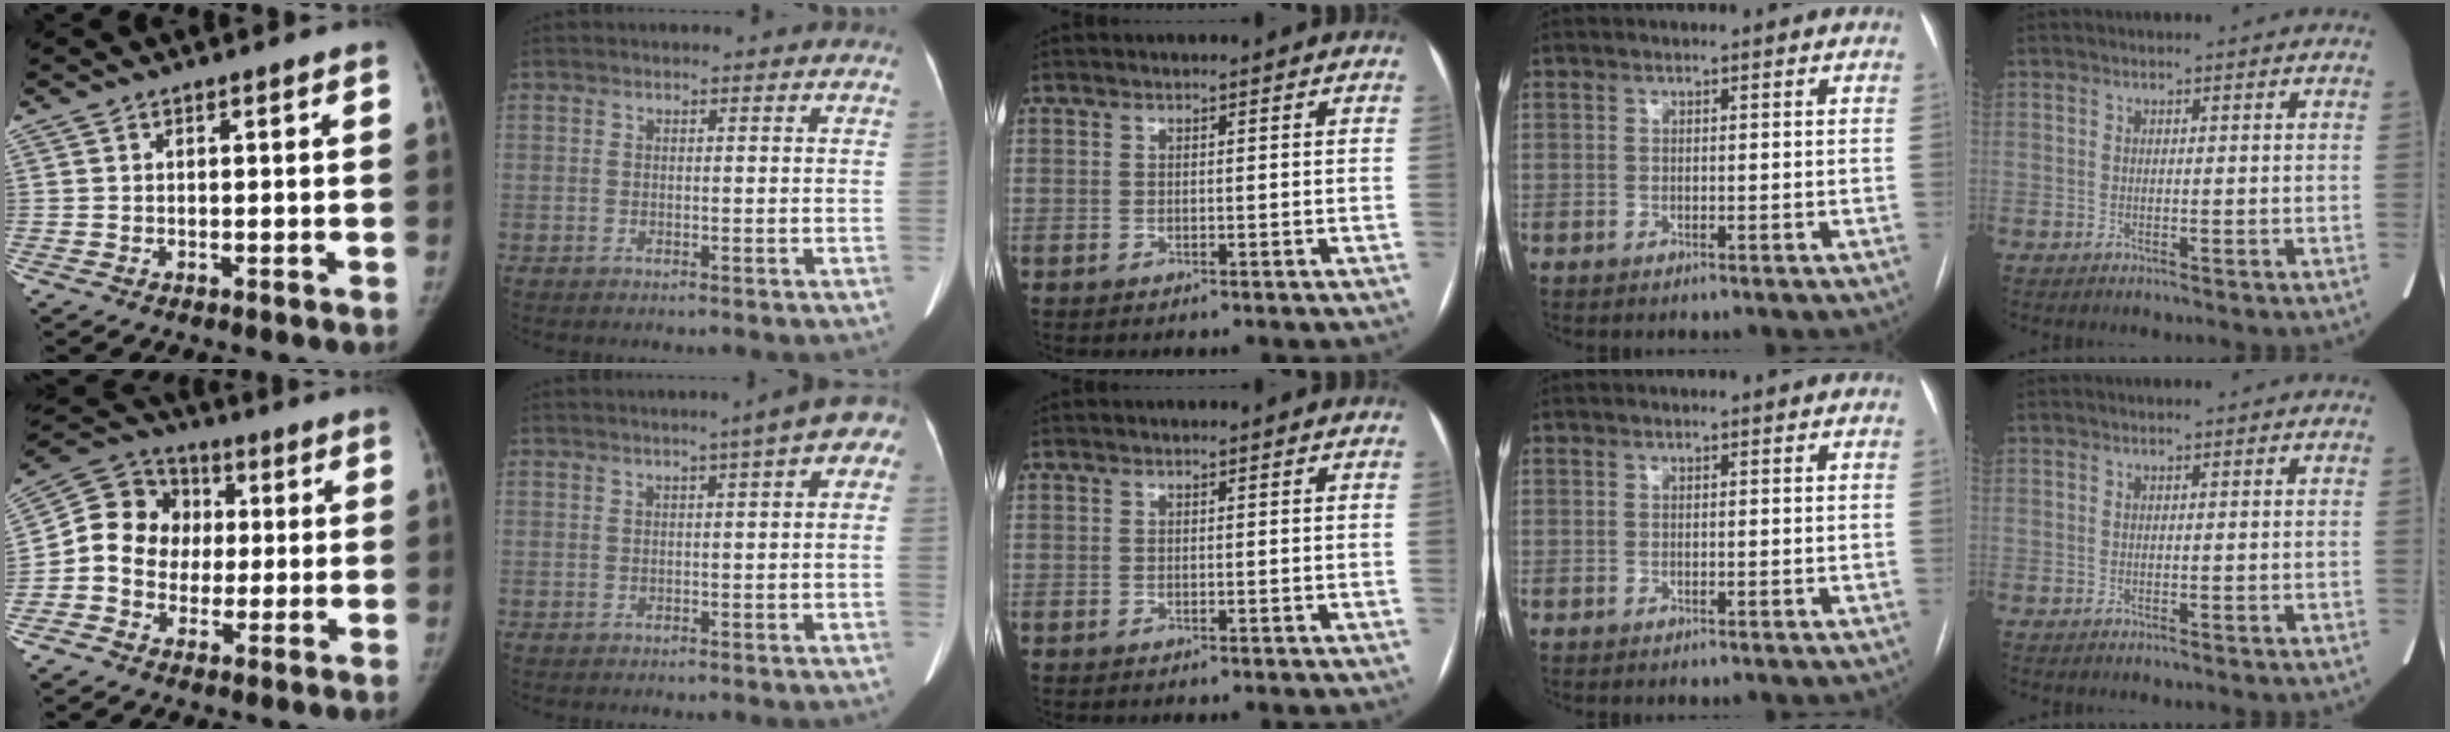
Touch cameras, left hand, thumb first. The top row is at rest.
{"thumb": {"total": 12.3, "force": [-0.1, 11.0, 5.5], "torque": [-0.075, 0.029, -0.013]}, "index": {"total": 6.4, "force": [3.0, 1.3, 5.5], "torque": [-0.058, 0.022, 0.021]}}